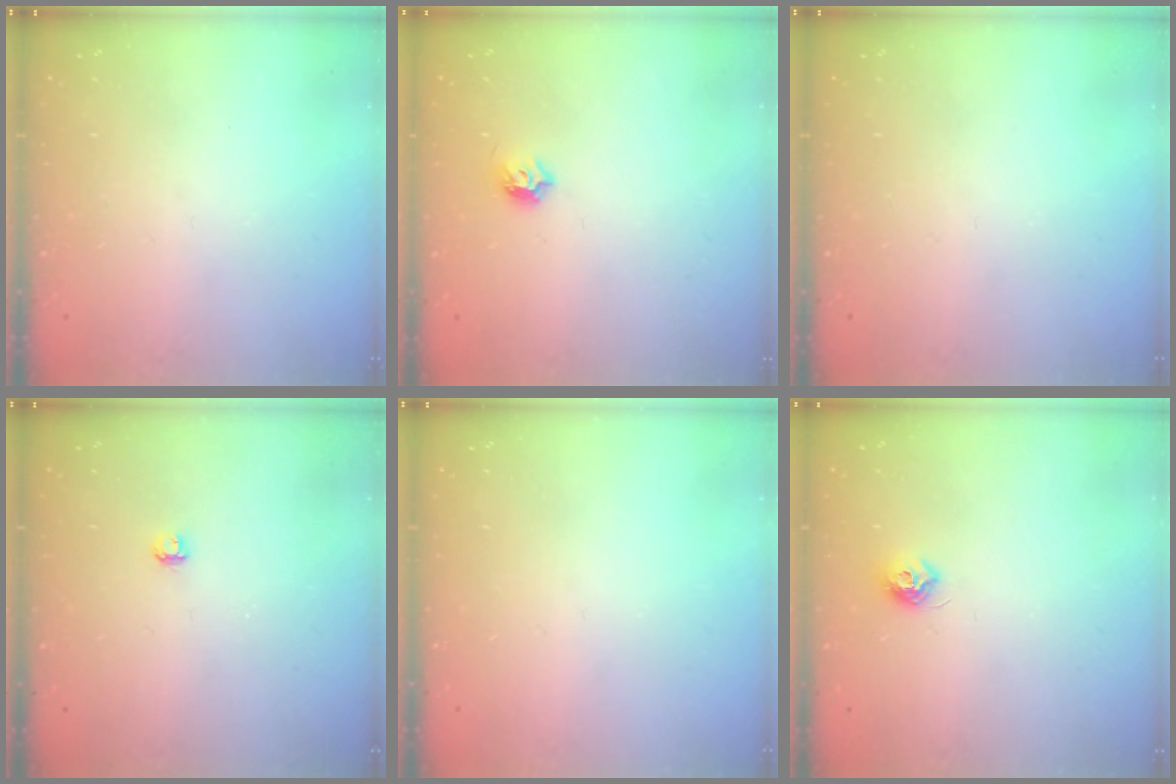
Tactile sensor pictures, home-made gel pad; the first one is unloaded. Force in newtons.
{"total": 4.4, "press": 4.3, "slide": 0.9}
{"total": 0.0}
{"total": 2.9, "press": 2.9, "slide": 0.3}
{"total": 0.0}
{"total": 7.2, "press": 7.2, "slide": 0.5}